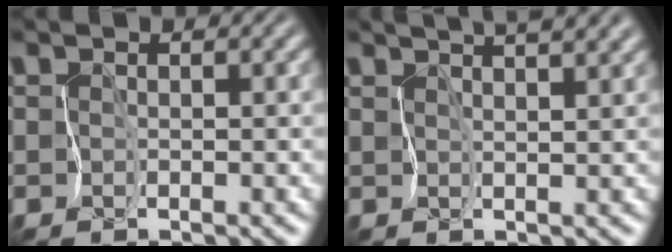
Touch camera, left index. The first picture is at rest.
{"total": 6.2, "force": [4.7, 1.9, 3.7], "torque": [-0.051, 0.026, 0.051]}